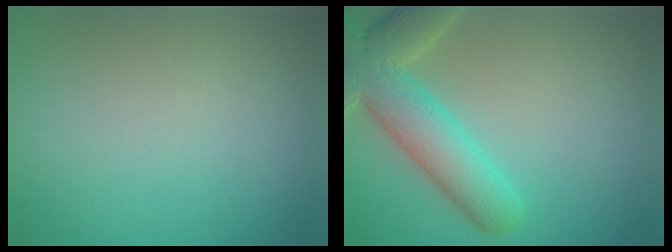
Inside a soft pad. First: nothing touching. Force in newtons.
{"total": 7.5, "press": 7.4, "slide": 0.6}